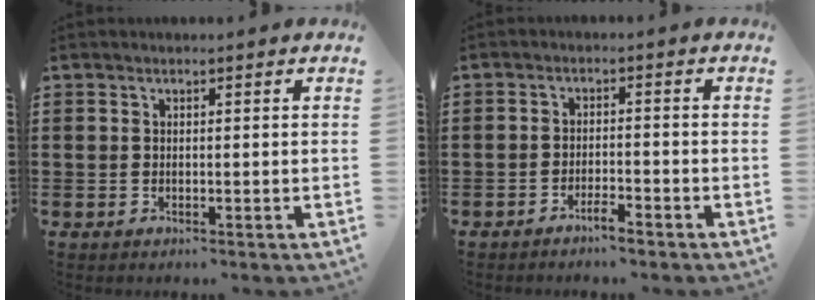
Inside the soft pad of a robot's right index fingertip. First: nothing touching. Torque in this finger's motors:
{"motor_torque": [0.31, 0.34, 0.16, 0.01]}